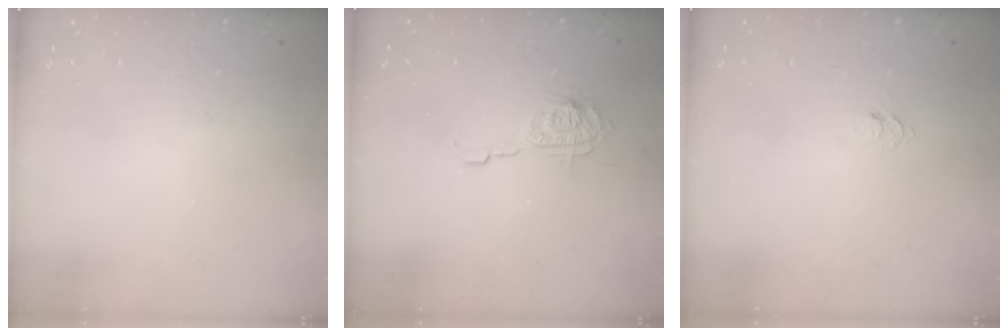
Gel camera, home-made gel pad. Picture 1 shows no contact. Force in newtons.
{"total": 9.5, "press": 9.4, "slide": 0.6}
{"total": 4.7, "press": 4.6, "slide": 0.5}